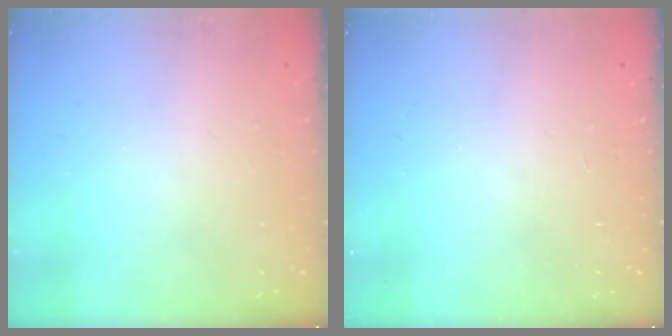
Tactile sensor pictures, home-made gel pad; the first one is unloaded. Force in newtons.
{"total": 0.0}